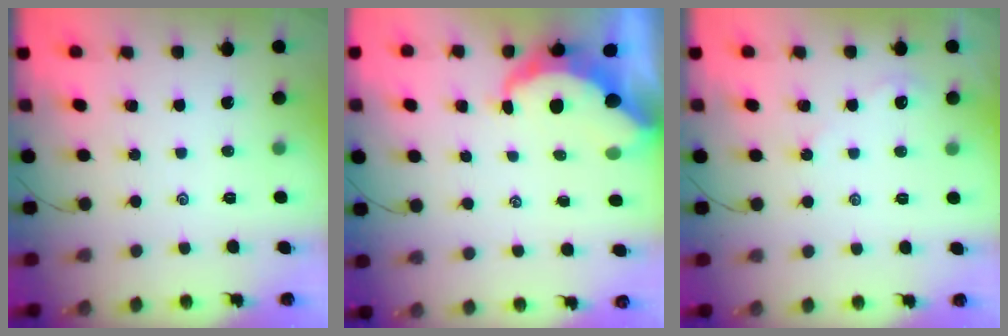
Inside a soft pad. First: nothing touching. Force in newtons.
{"total": 8.3, "press": 8.2, "slide": 1.3}
{"total": 3.2, "press": 3.2, "slide": 0.4}